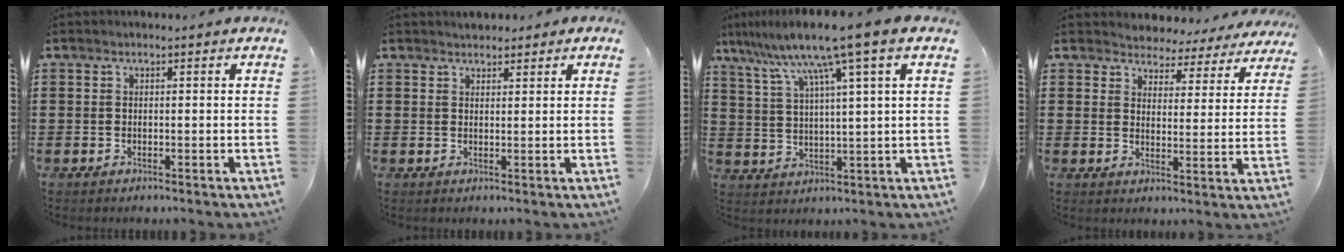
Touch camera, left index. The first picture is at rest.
{"total": 1.7, "force": [1.5, 0.8, -0.2], "torque": [-0.002, 0.007, 0.030]}
{"total": 10.0, "force": [6.8, -0.9, 7.3], "torque": [-0.164, -0.025, 0.108]}
{"total": 4.2, "force": [4.0, 1.2, -0.1], "torque": [-0.023, -0.023, 0.068]}